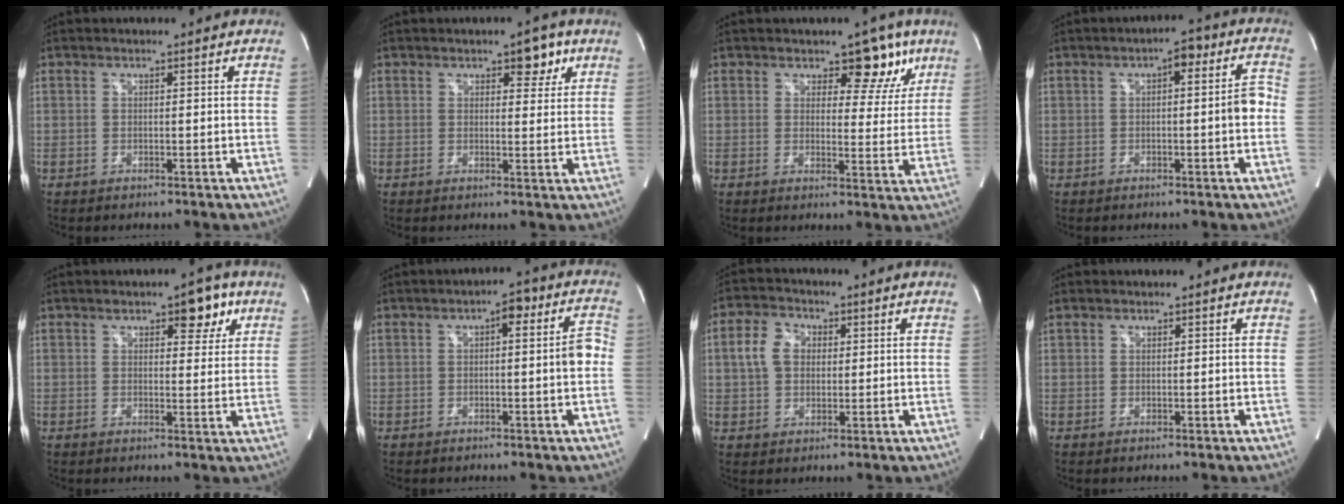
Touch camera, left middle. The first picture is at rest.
{"total": 3.9, "force": [2.3, 1.7, 2.7], "torque": [-0.031, 0.005, 0.028]}
{"total": 6.5, "force": [4.1, 3.7, 3.3], "torque": [-0.012, 0.002, 0.050]}
{"total": 6.3, "force": [0.1, 1.6, 6.1], "torque": [-0.078, 0.025, -0.003]}
{"total": 5.5, "force": [3.3, 2.2, 3.9], "torque": [-0.044, 0.006, 0.039]}
{"total": 6.5, "force": [0.4, 1.6, 6.3], "torque": [-0.083, 0.026, 0.001]}
{"total": 5.8, "force": [1.1, 4.4, 3.5], "torque": [-0.081, 0.021, 0.022]}
{"total": 0.9, "force": [0.7, -0.2, -0.5], "torque": [0.002, 0.010, 0.021]}